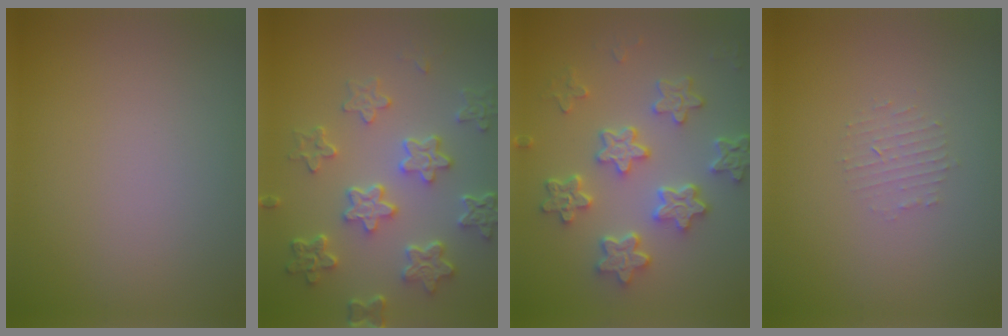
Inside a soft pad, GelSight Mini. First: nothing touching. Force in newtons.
{"total": 6.0, "press": 4.7, "slide": 3.8}
{"total": 5.7, "press": 4.6, "slide": 3.4}
{"total": 1.2, "press": 1.1, "slide": 0.2}